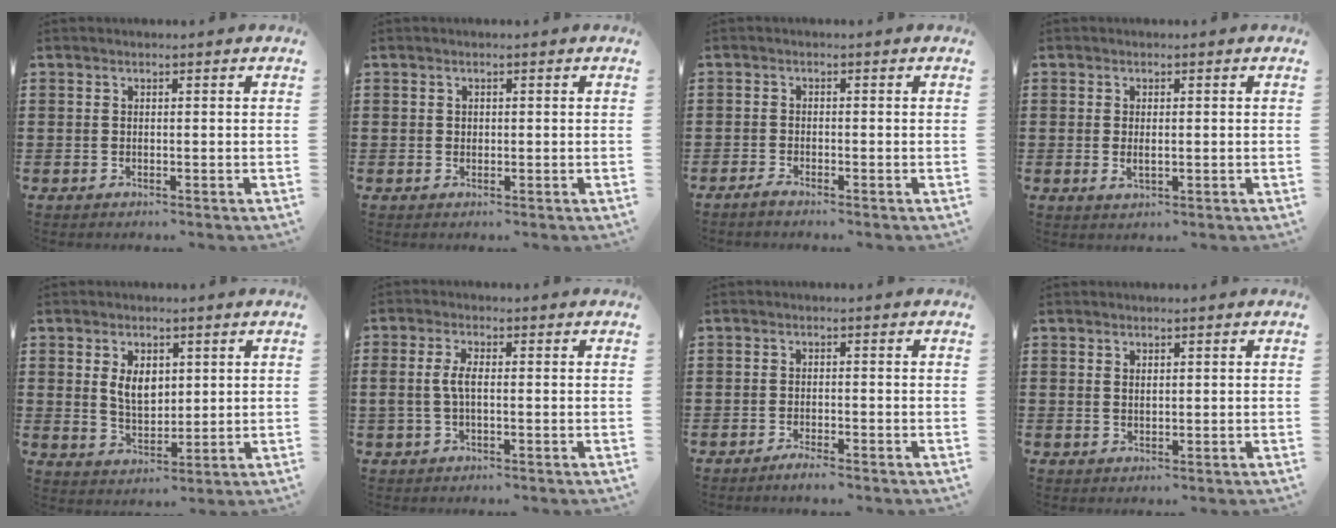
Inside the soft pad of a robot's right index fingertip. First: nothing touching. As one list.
[{"total": 0.6, "force": [0.1, 0.5, 0.2], "torque": [-0.005, 0.003, 0.003]}, {"total": 1.4, "force": [-1.3, 0.0, 0.5], "torque": [-0.018, -0.007, -0.026]}, {"total": 1.7, "force": [0.1, 0.7, 1.5], "torque": [-0.030, 0.003, 0.001]}, {"total": 5.2, "force": [1.3, 3.3, 3.8], "torque": [-0.069, 0.006, 0.018]}, {"total": 3.5, "force": [-0.2, 1.4, 3.2], "torque": [-0.074, -0.001, -0.009]}, {"total": 1.6, "force": [-1.5, 0.1, 0.7], "torque": [-0.014, -0.002, -0.026]}, {"total": 0.8, "force": [0.5, 0.5, 0.5], "torque": [-0.011, 0.004, 0.009]}]